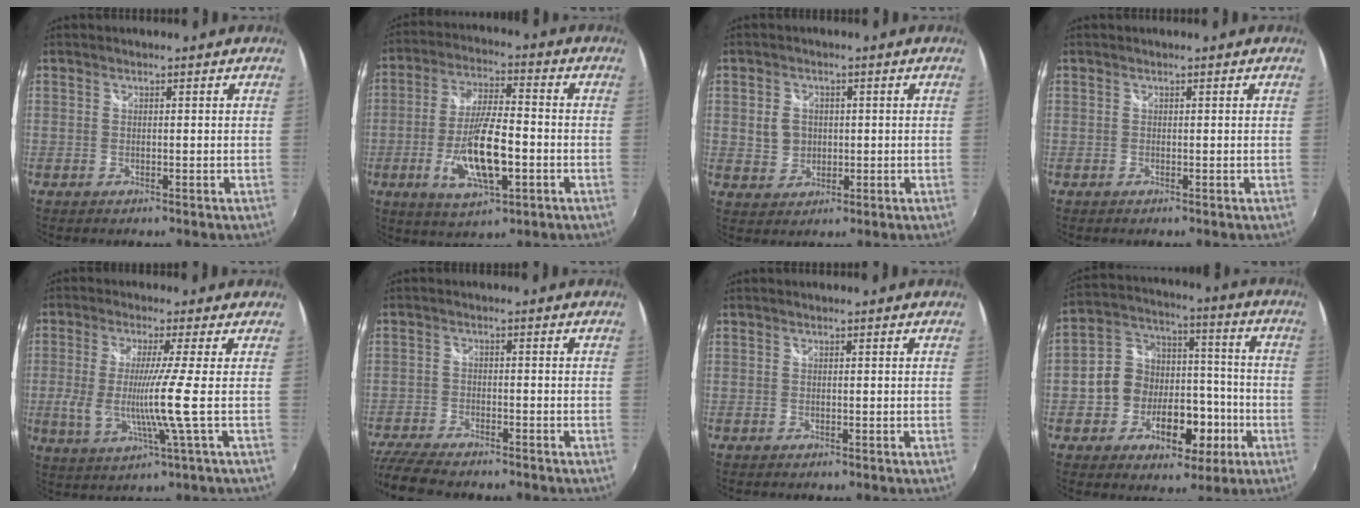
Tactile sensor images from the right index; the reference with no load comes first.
{"total": 13.1, "force": [-3.9, 3.9, 11.9], "torque": [-0.236, -0.011, -0.067]}
{"total": 4.4, "force": [0.3, 4.0, 1.8], "torque": [-0.031, 0.005, 0.010]}
{"total": 0.0}
{"total": 9.1, "force": [-0.8, -1.4, 9.0], "torque": [-0.181, -0.019, -0.016]}
{"total": 11.0, "force": [-9.5, 2.9, 4.7], "torque": [-0.132, -0.030, -0.170]}
{"total": 0.0}
{"total": 14.0, "force": [-4.8, 10.8, 7.4], "torque": [-0.152, 0.042, -0.064]}